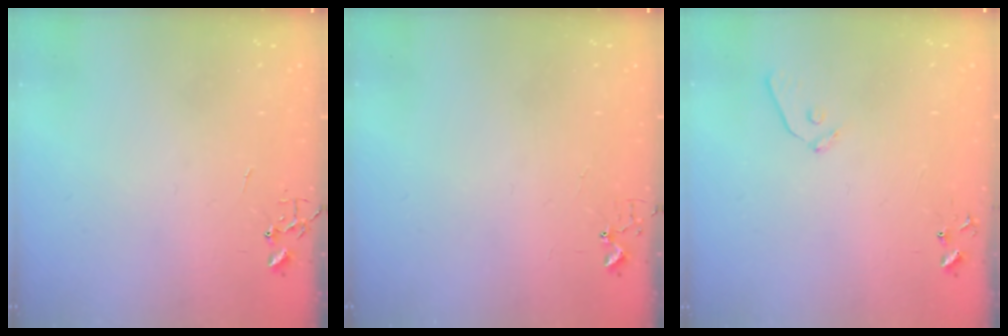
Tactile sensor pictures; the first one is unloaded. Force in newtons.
{"total": 2.7, "press": 2.7, "slide": 0.2}
{"total": 7.4, "press": 7.4, "slide": 0.6}